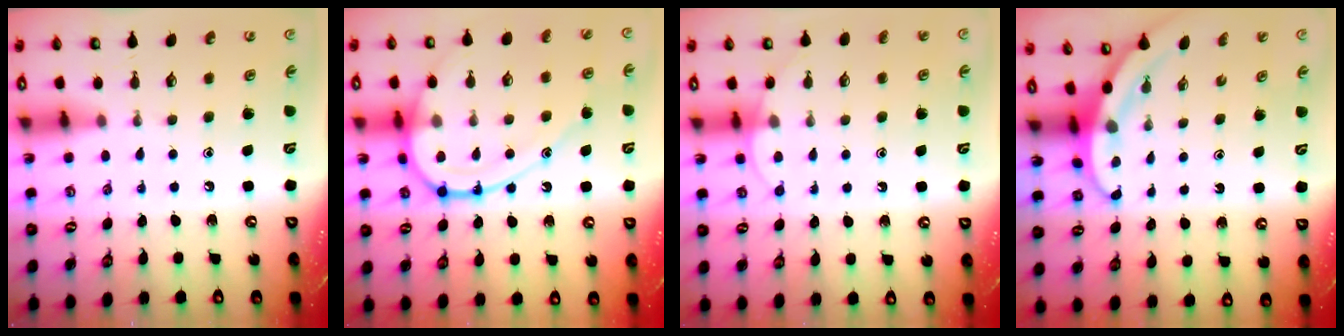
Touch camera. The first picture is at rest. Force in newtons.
{"total": 14.9, "press": 14.8, "slide": 1.2}
{"total": 5.2, "press": 5.2, "slide": 0.5}
{"total": 3.6, "press": 3.6, "slide": 0.2}